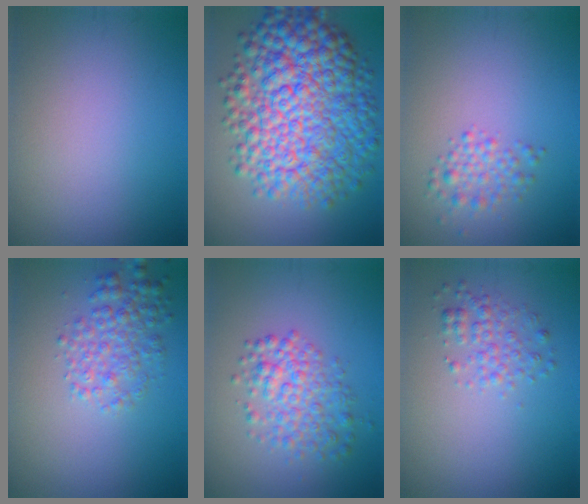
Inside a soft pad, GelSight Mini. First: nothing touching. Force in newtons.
{"total": 12.5, "press": 12.5, "slide": 0.1}
{"total": 2.2, "press": 2.2, "slide": 0.1}
{"total": 3.4, "press": 3.4, "slide": 0.1}
{"total": 3.9, "press": 3.9, "slide": 0.2}
{"total": 2.0, "press": 2.0, "slide": 0.1}